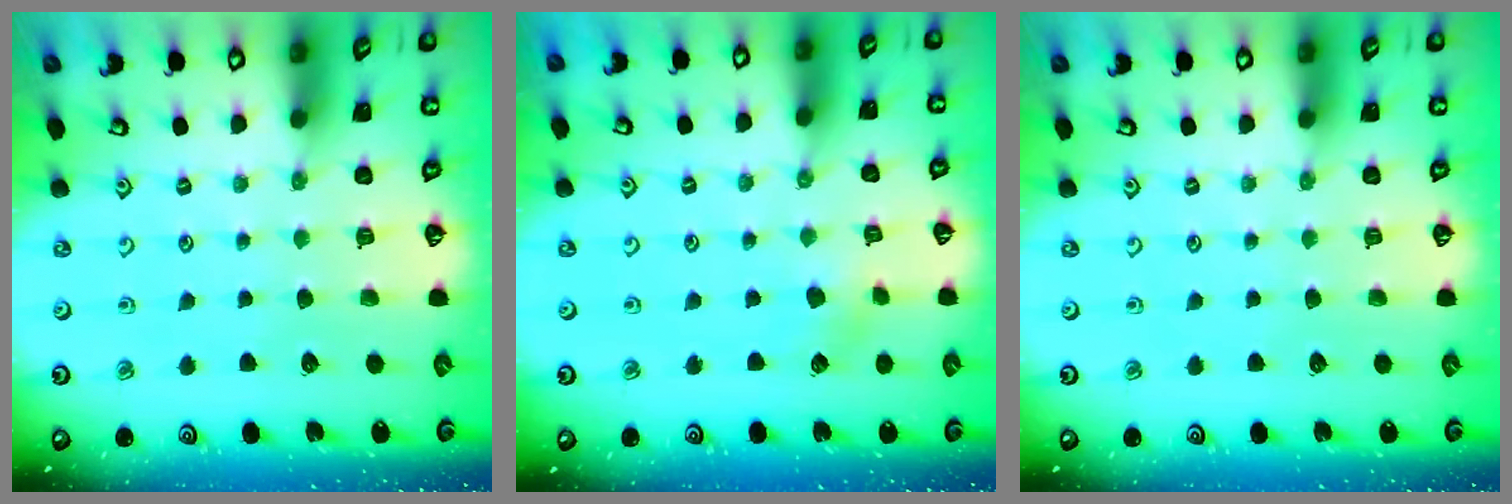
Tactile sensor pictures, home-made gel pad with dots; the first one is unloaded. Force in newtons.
{"total": 1.8, "press": 1.8, "slide": 0.3}
{"total": 0.0}